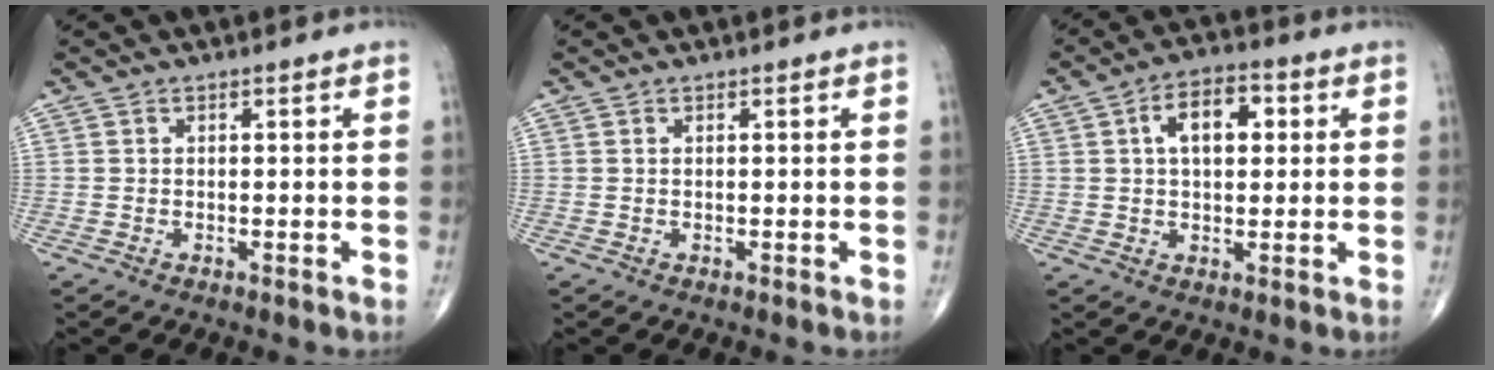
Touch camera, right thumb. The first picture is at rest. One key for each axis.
{"total": 0.0}
{"total": 8.9, "fx": 2.1, "fy": 5.0, "fz": 7.0, "tx": -0.098, "ty": 0.013, "tz": 0.029}